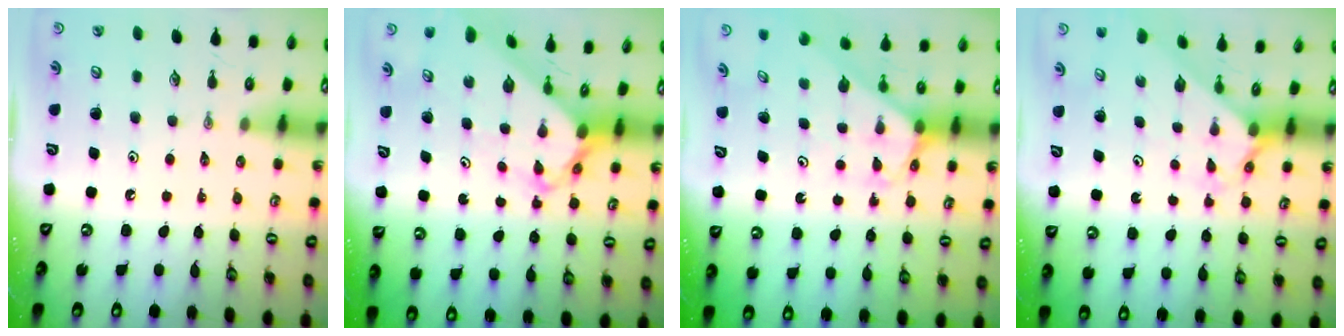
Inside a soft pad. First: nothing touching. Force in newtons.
{"total": 4.3, "press": 4.3, "slide": 0.4}
{"total": 2.5, "press": 2.5, "slide": 0.1}
{"total": 2.1, "press": 2.1, "slide": 0.2}